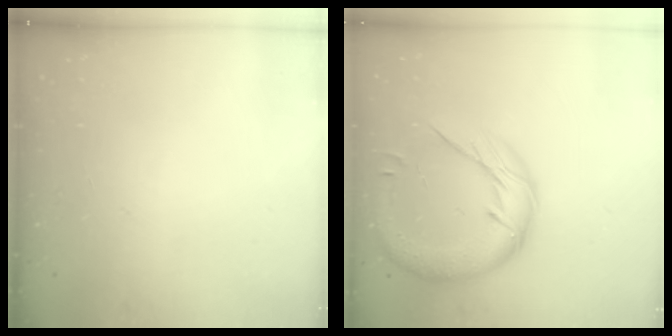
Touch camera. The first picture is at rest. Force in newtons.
{"total": 17.9, "press": 17.8, "slide": 1.8}